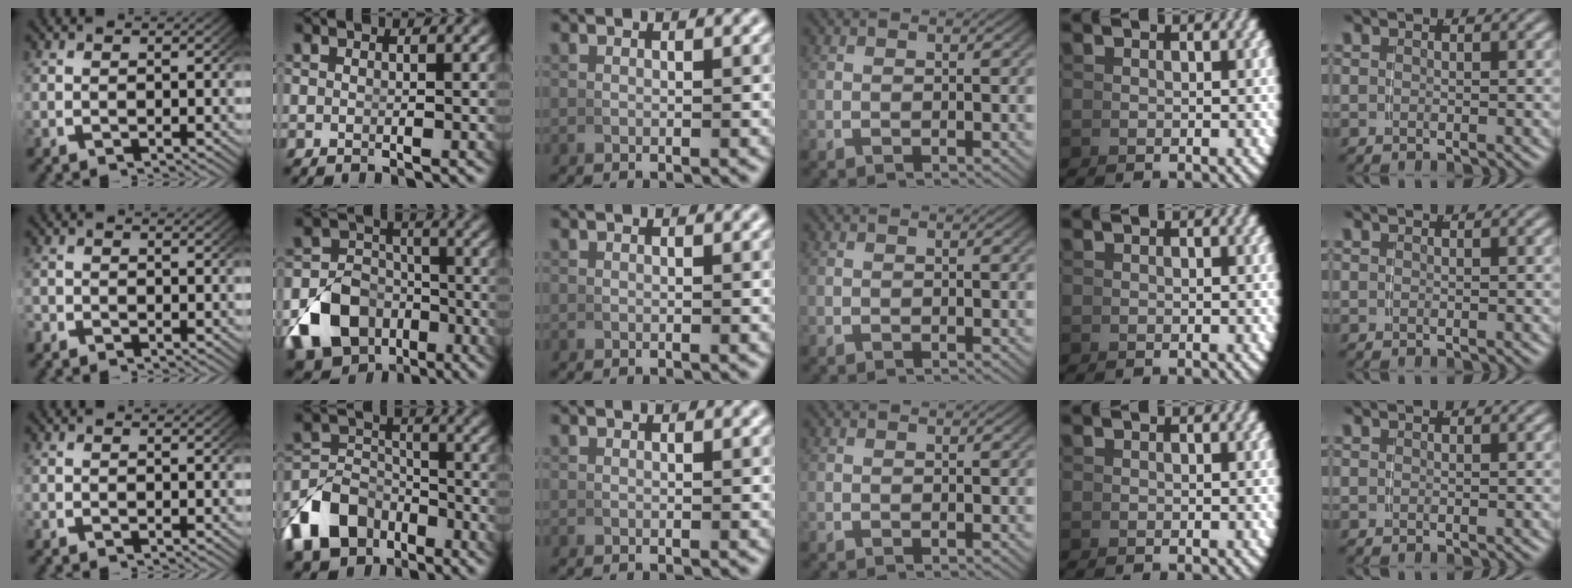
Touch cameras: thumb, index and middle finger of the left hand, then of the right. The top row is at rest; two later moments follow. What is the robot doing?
{"motion": "grasp_and_lifting", "object": "coin"}